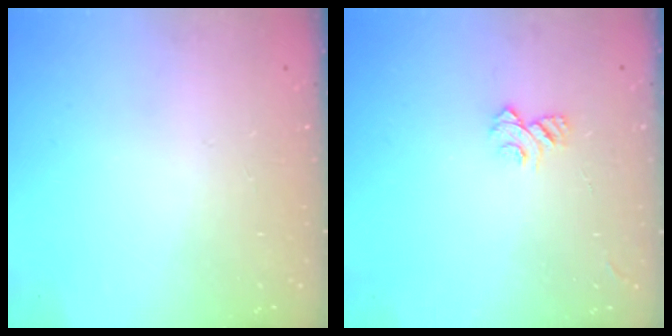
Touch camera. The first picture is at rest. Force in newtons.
{"total": 5.3, "press": 5.3, "slide": 0.5}